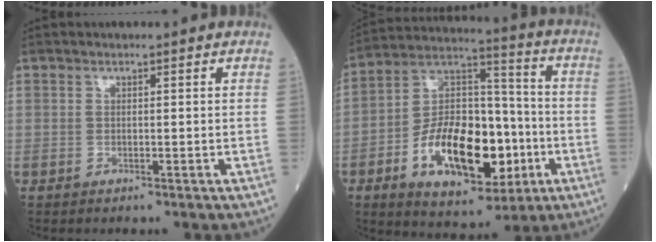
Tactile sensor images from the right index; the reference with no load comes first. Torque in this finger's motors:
{"motor_torque": [1.41, -0.67, 1.05, 0.21]}